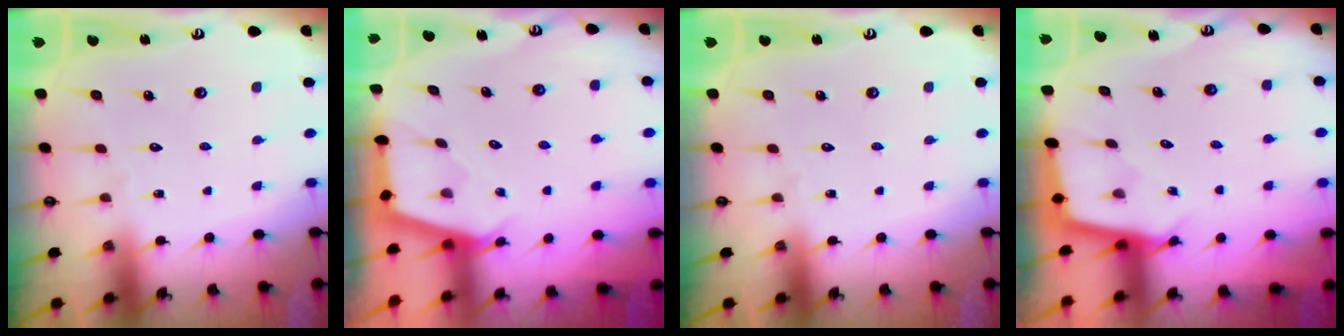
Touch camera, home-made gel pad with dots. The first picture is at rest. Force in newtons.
{"total": 2.4, "press": 2.4, "slide": 0.3}
{"total": 0.0}
{"total": 2.3, "press": 2.3, "slide": 0.2}